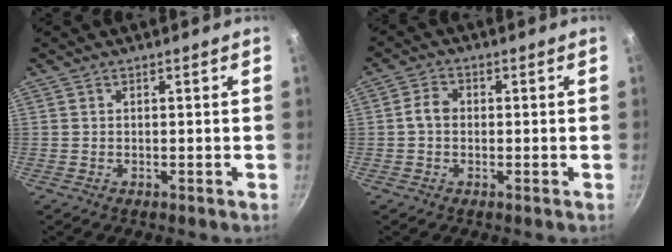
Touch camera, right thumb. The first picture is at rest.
{"total": 3.4, "force": [-0.2, 2.7, 2.1], "torque": [-0.031, 0.014, -0.010]}